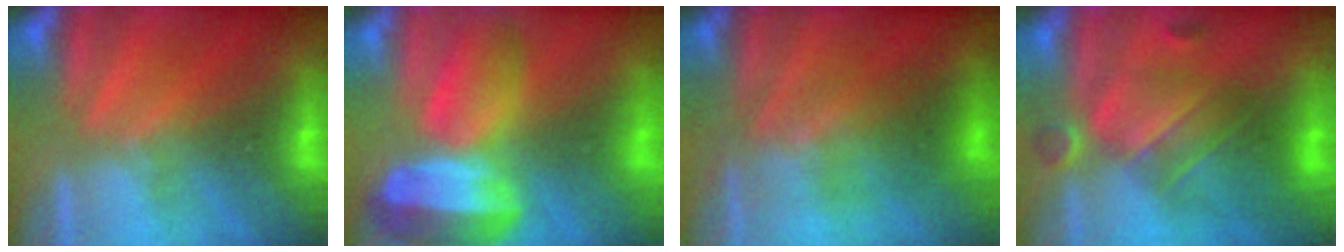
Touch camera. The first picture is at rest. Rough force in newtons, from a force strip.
{"total": 7.4}
{"total": 1.7}
{"total": 8.2}